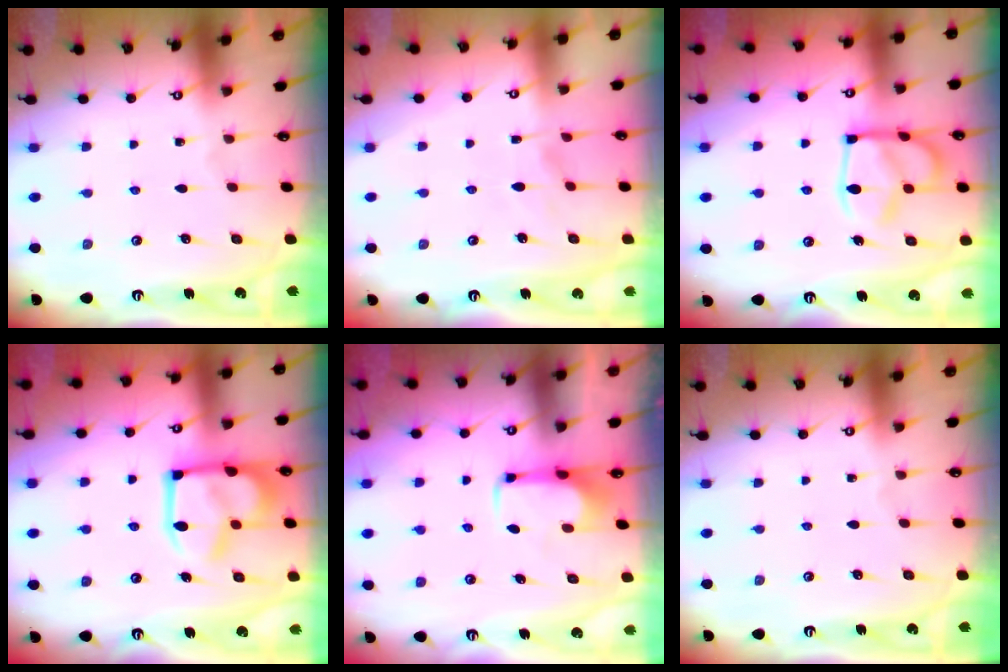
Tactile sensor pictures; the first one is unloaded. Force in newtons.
{"total": 4.3, "press": 4.1, "slide": 1.2}
{"total": 15.8, "press": 15.7, "slide": 1.6}
{"total": 16.2, "press": 16.1, "slide": 1.9}
{"total": 1.9, "press": 1.8, "slide": 0.6}
{"total": 0.0}